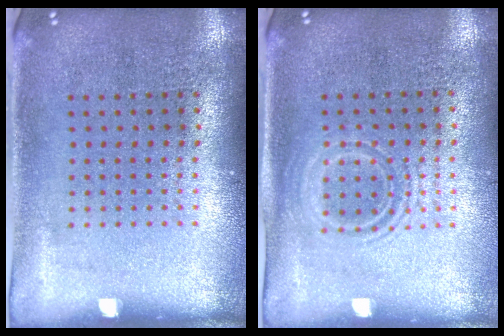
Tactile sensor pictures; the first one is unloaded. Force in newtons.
{"total": 1.3, "press": 1.2, "slide": 0.6}